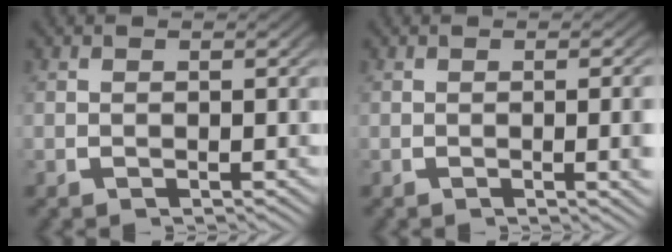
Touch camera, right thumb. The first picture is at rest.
{"total": 2.6, "force": [-0.2, 0.5, 2.5], "torque": [-0.023, 0.003, -0.005]}